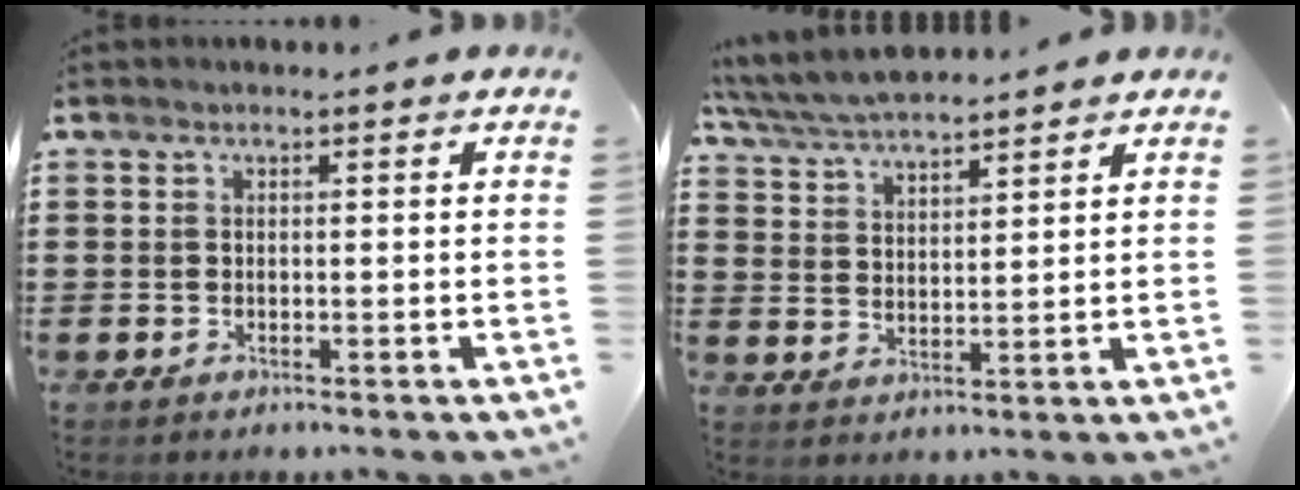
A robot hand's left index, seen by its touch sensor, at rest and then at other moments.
{"total": 5.5, "force": [5.3, 0.6, 1.4], "torque": [-0.047, -0.018, 0.095]}